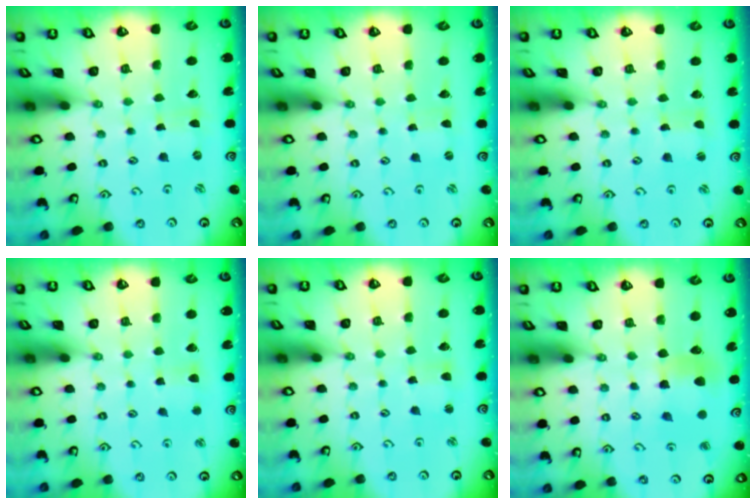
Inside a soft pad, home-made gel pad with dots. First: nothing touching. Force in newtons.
{"total": 0.0}
{"total": 0.6, "press": 0.6, "slide": 0.0}
{"total": 3.1, "press": 3.1, "slide": 0.4}
{"total": 2.5, "press": 2.5, "slide": 0.1}
{"total": 7.2, "press": 7.2, "slide": 0.6}